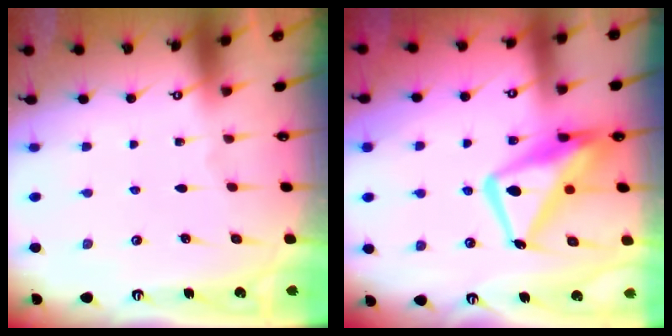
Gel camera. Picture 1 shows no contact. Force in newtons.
{"total": 16.4, "press": 16.3, "slide": 1.5}